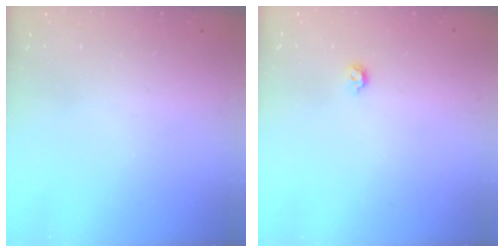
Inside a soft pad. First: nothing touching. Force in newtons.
{"total": 4.6, "press": 4.5, "slide": 0.9}